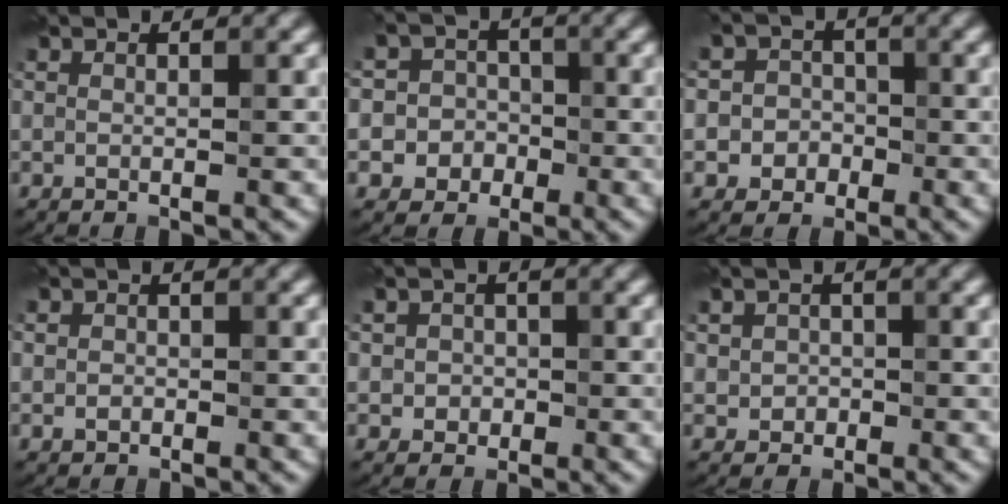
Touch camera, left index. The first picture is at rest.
{"total": 6.0, "force": [-1.2, 5.8, 1.0], "torque": [0.000, 0.022, -0.058]}
{"total": 4.1, "force": [-0.9, 3.9, 1.0], "torque": [0.011, 0.016, -0.037]}
{"total": 1.0, "force": [-0.2, 1.0, 0.3], "torque": [0.002, -0.002, -0.009]}
{"total": 1.9, "force": [-0.1, 1.8, 0.6], "torque": [0.005, -0.004, -0.004]}
{"total": 1.8, "force": [-0.1, 1.6, 0.7], "torque": [-0.008, -0.002, -0.004]}